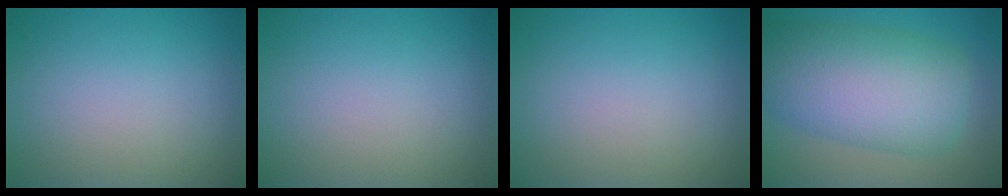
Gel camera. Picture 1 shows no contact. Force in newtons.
{"total": 0.0}
{"total": 0.0}
{"total": 10.3, "press": 10.3, "slide": 0.4}